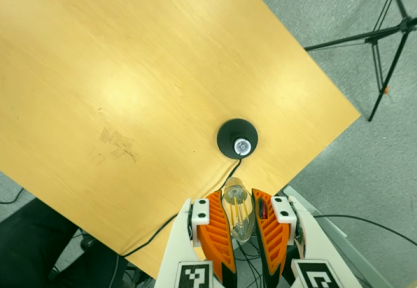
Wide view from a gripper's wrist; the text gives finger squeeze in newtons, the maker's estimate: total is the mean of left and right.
{"total": 21.6, "left": 26.0, "right": 17.1}